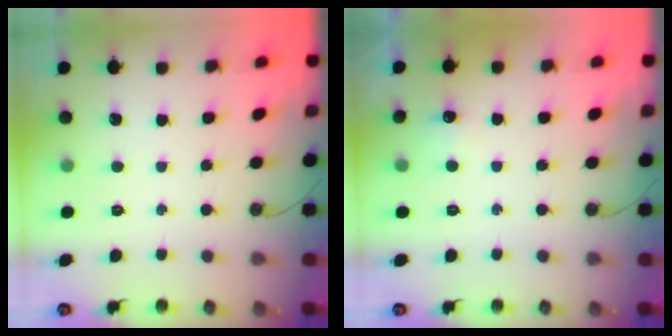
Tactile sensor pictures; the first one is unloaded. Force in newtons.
{"total": 5.0, "press": 4.9, "slide": 0.8}